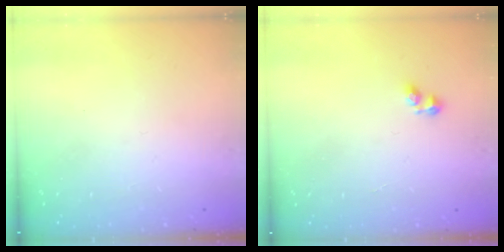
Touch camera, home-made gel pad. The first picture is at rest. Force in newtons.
{"total": 2.5, "press": 2.3, "slide": 0.9}